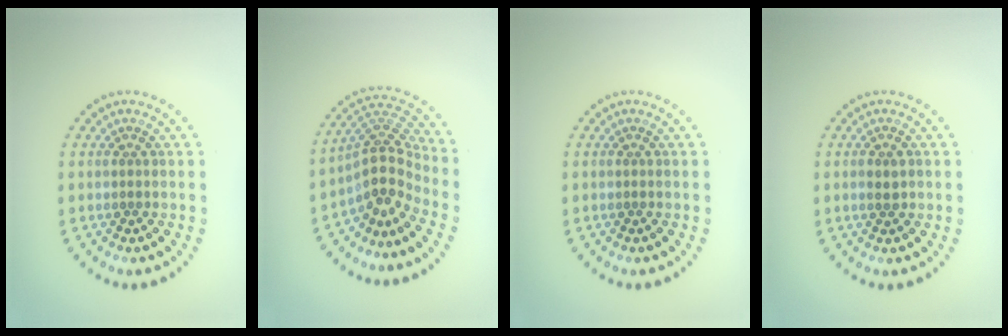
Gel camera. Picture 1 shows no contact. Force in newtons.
{"total": 4.0, "press": 2.7, "slide": 2.9}
{"total": 0.0}
{"total": 1.2, "press": 1.2, "slide": 0.2}